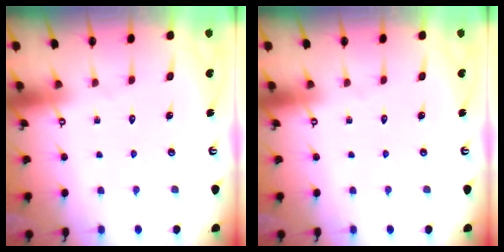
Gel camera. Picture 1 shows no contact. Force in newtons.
{"total": 0.0}